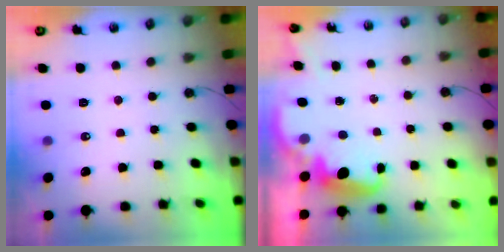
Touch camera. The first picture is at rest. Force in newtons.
{"total": 2.7, "press": 2.6, "slide": 0.5}